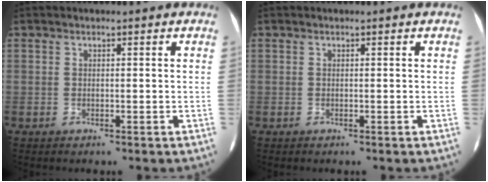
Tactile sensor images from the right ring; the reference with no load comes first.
{"total": 0.0}